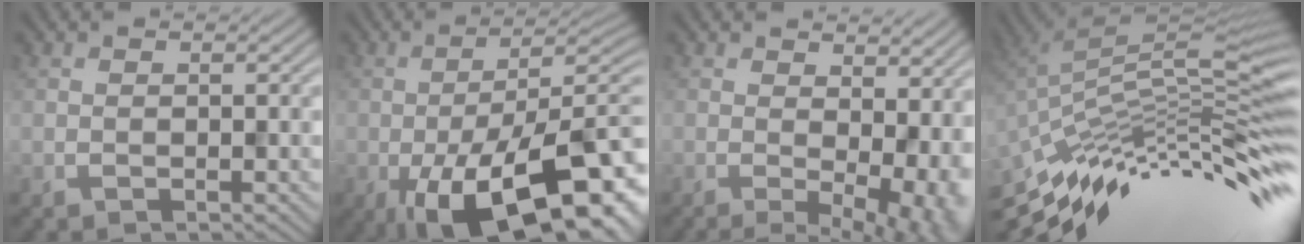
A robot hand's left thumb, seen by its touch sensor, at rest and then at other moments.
{"total": 16.9, "force": [-6.9, 6.6, 13.9], "torque": [-0.186, -0.013, -0.102]}
{"total": 7.6, "force": [0.7, 3.6, 6.6], "torque": [-0.068, 0.000, 0.039]}
{"total": 12.2, "force": [-7.6, 2.3, 9.2], "torque": [-0.184, 0.017, -0.131]}